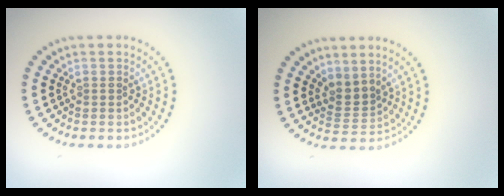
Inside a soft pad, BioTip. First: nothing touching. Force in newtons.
{"total": 2.3, "press": 1.5, "slide": 1.7}